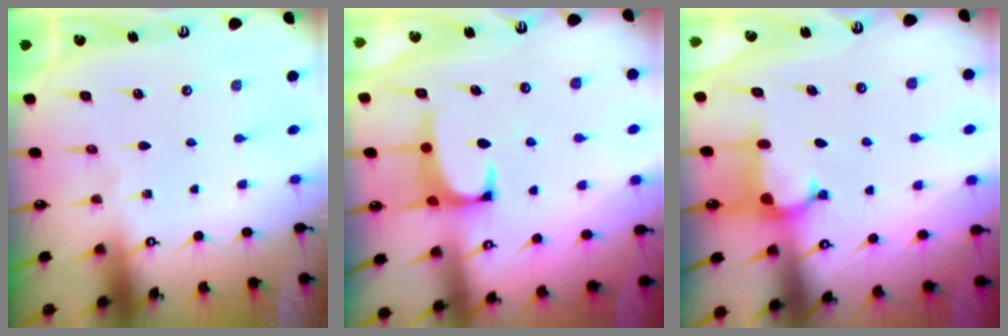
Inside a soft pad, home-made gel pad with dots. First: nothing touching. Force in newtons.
{"total": 1.2, "press": 1.1, "slide": 0.5}
{"total": 1.9, "press": 1.8, "slide": 0.7}